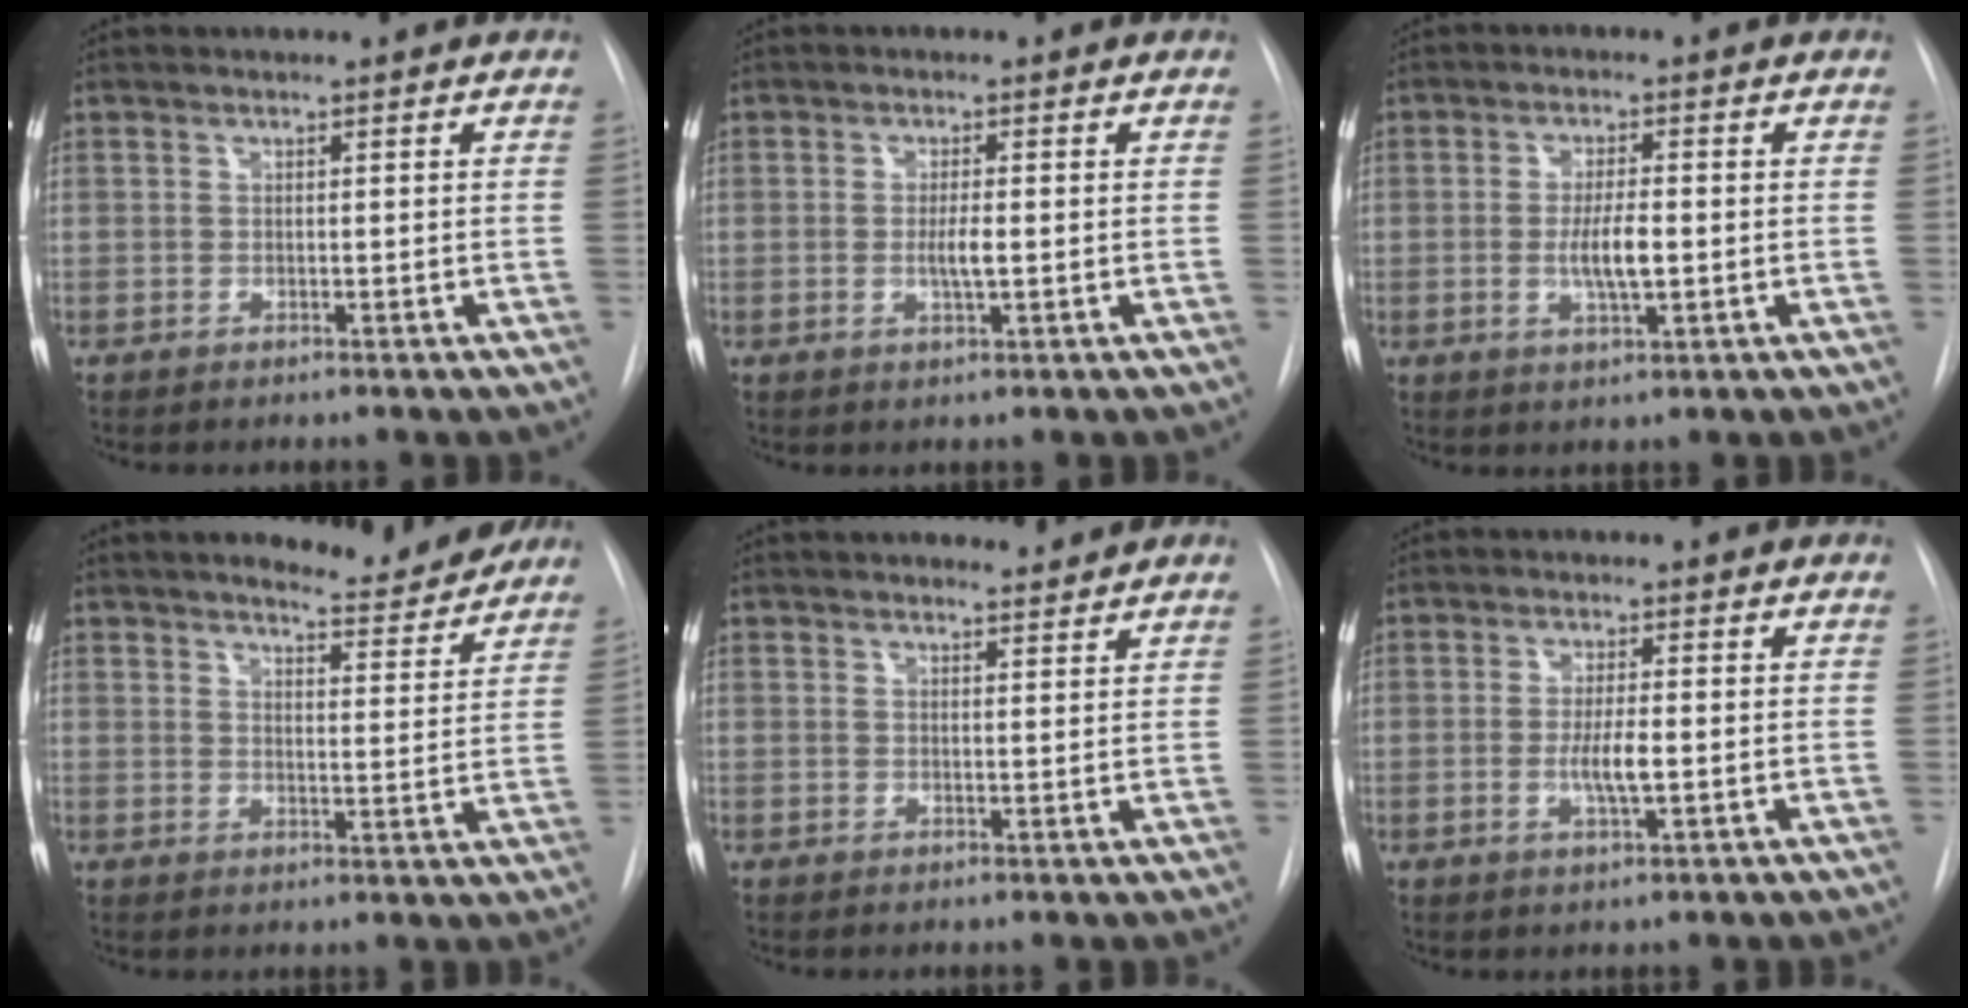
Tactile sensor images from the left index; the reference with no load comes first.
{"total": 2.7, "force": [-0.9, 0.3, 2.5], "torque": [-0.047, -0.009, -0.016]}
{"total": 5.0, "force": [-1.3, 1.1, 4.8], "torque": [-0.092, -0.012, -0.020]}
{"total": 8.2, "force": [7.9, 1.0, 2.2], "torque": [-0.029, -0.021, 0.095]}
{"total": 7.3, "force": [6.9, 1.2, 2.0], "torque": [-0.017, 0.005, 0.079]}
{"total": 4.0, "force": [-1.2, 0.6, 3.8], "torque": [-0.073, -0.011, -0.020]}